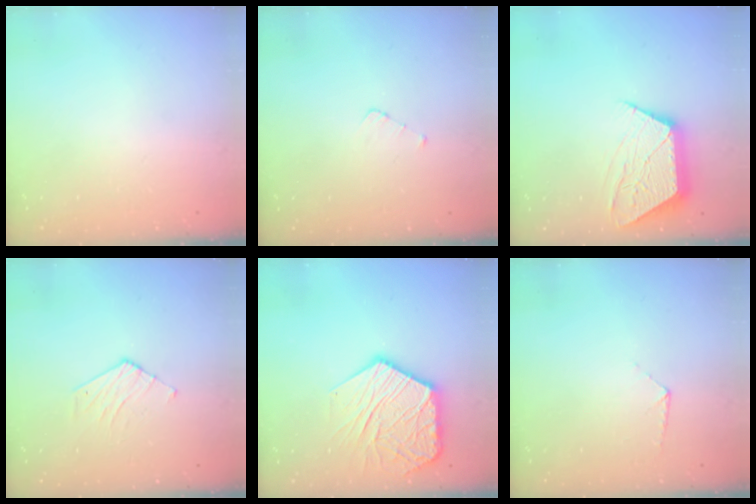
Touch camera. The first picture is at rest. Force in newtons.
{"total": 2.7, "press": 2.7, "slide": 0.3}
{"total": 11.7, "press": 11.7, "slide": 0.5}
{"total": 4.1, "press": 4.1, "slide": 0.4}
{"total": 16.4, "press": 16.4, "slide": 1.4}
{"total": 5.6, "press": 5.6, "slide": 0.5}